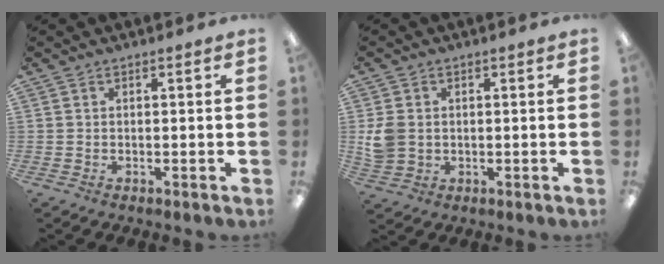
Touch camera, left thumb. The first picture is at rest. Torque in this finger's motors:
{"motor_torque": [-0.04, 0.21, 0.11, -0.18, 0.02]}